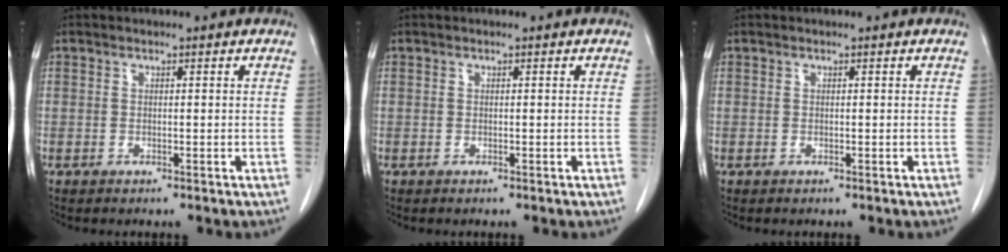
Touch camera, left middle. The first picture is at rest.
{"total": 0.0}
{"total": 0.0}